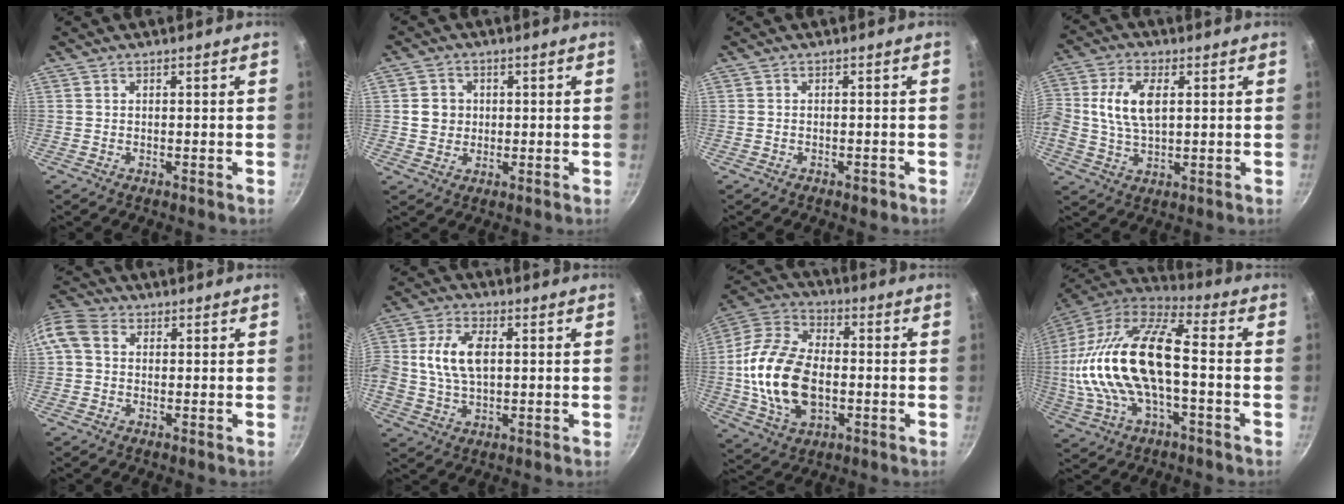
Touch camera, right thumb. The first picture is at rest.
{"total": 4.7, "force": [0.4, 4.3, 1.8], "torque": [-0.009, 0.006, 0.005]}
{"total": 1.6, "force": [-0.9, 0.8, 1.0], "torque": [-0.018, 0.010, -0.010]}
{"total": 9.6, "force": [1.5, 5.4, 7.8], "torque": [-0.148, 0.009, 0.024]}
{"total": 8.8, "force": [1.3, 7.0, 5.2], "torque": [-0.114, 0.025, 0.008]}
{"total": 10.2, "force": [1.2, 6.2, 8.0], "torque": [-0.146, 0.016, 0.014]}
{"total": 19.2, "force": [-1.8, 12.0, 14.8], "torque": [-0.273, 0.024, -0.039]}
{"total": 23.0, "force": [-1.3, 10.0, 20.7], "torque": [-0.410, 0.033, -0.035]}